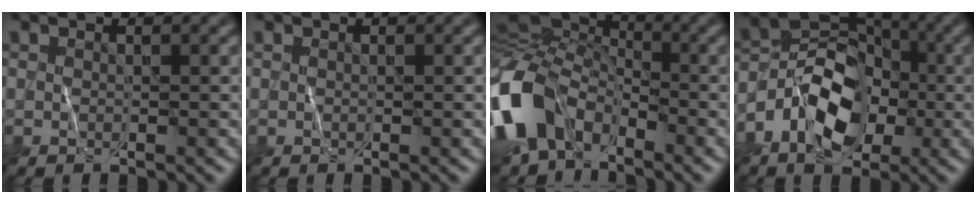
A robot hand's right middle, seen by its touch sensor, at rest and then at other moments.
{"total": 0.0}
{"total": 12.7, "force": [-5.2, 8.5, 7.9], "torque": [-0.194, -0.023, -0.102]}
{"total": 8.1, "force": [-3.1, 5.3, 5.4], "torque": [-0.090, 0.006, -0.062]}